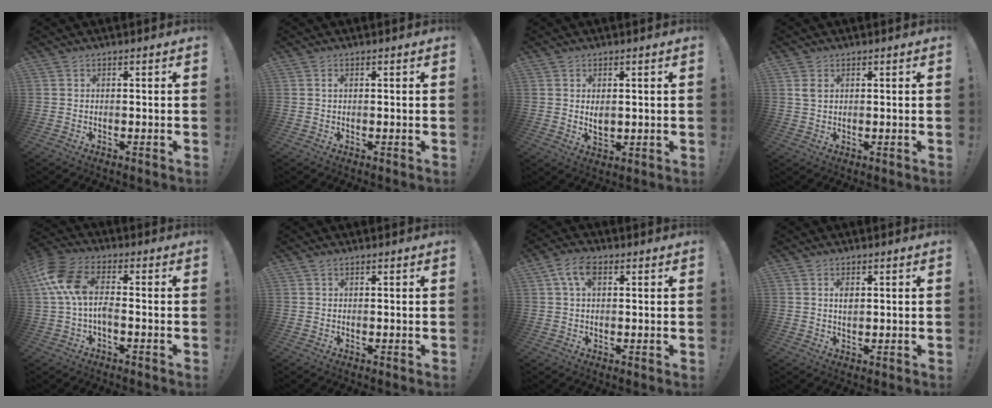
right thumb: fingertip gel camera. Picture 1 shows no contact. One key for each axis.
{"total": 0.8, "fx": 0.2, "fy": 0.3, "fz": 0.8, "tx": -0.008, "ty": -0.001, "tz": 0.001}
{"total": 3.3, "fx": 0.8, "fy": 2.1, "fz": 2.4, "tx": -0.028, "ty": -0.004, "tz": 0.013}
{"total": 2.5, "fx": 1.1, "fy": 1.5, "fz": 1.6, "tx": -0.024, "ty": -0.001, "tz": 0.019}
{"total": 12.2, "fx": 0.4, "fy": 6.2, "fz": 10.5, "tx": -0.222, "ty": -0.001, "tz": 0.008}
{"total": 0.5, "fx": 0.3, "fy": 0.4, "fz": 0.1, "tx": -0.003, "ty": 0.002, "tz": 0.005}
{"total": 7.0, "fx": 2.3, "fy": 4.3, "fz": 5.1, "tx": -0.091, "ty": 0.002, "tz": 0.041}
{"total": 2.5, "fx": 0.6, "fy": 1.5, "fz": 1.9, "tx": -0.026, "ty": -0.002, "tz": 0.006}